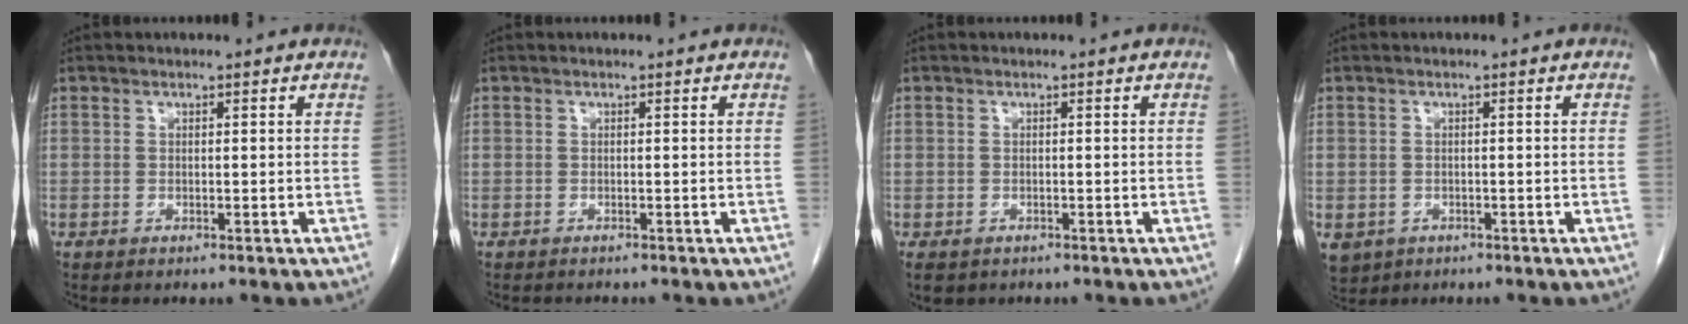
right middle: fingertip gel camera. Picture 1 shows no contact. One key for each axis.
{"total": 1.3, "fx": -1.2, "fy": 0.4, "fz": 0.3, "tx": -0.010, "ty": -0.003, "tz": -0.017}
{"total": 3.7, "fx": -2.5, "fy": 2.4, "fz": 1.4, "tx": -0.024, "ty": -0.005, "tz": -0.034}
{"total": 5.7, "fx": -2.6, "fy": 4.7, "fz": 1.9, "tx": -0.048, "ty": -0.006, "tz": -0.034}